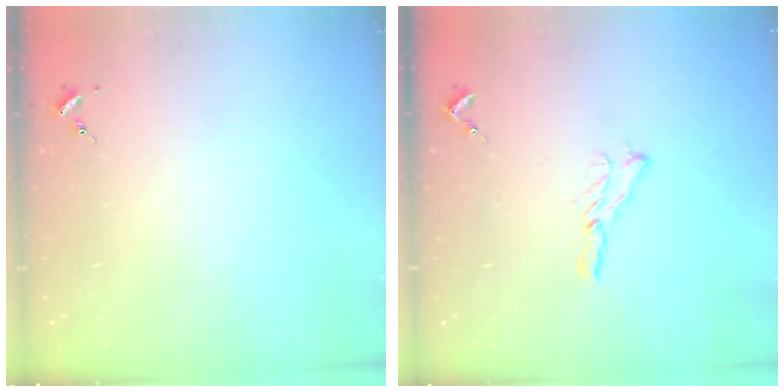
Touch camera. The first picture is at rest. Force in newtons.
{"total": 5.9, "press": 5.9, "slide": 0.5}